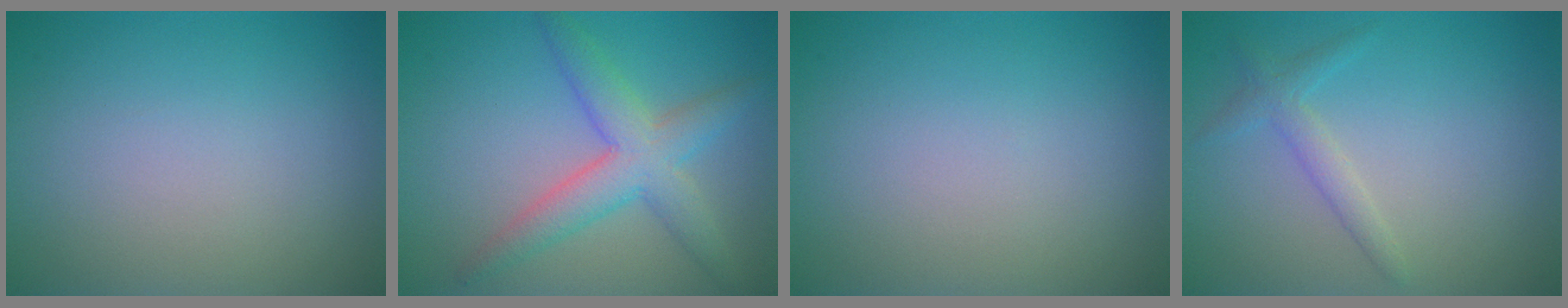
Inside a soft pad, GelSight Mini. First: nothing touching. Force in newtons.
{"total": 4.9, "press": 4.9, "slide": 0.2}
{"total": 0.0}
{"total": 1.7, "press": 1.7, "slide": 0.1}